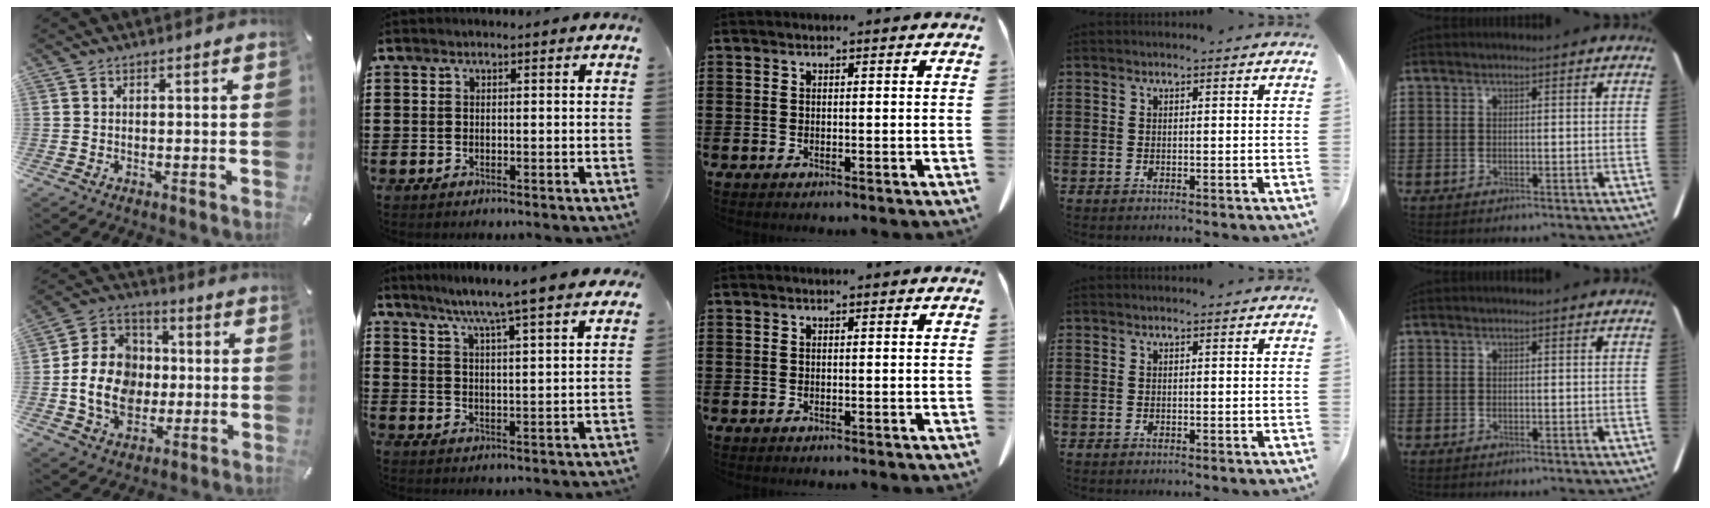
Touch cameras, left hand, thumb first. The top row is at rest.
{"thumb": {"total": 14.5, "force": [-1.7, 12.2, 7.8], "torque": [-0.179, 0.019, -0.026]}, "index": {"total": 6.0, "force": [5.3, -1.3, 2.5], "torque": [-0.071, -0.038, 0.086]}}